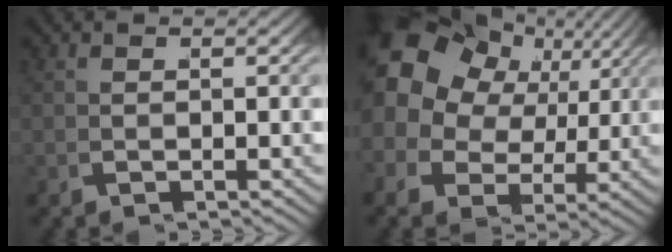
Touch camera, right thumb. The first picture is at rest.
{"total": 14.8, "force": [4.2, 11.0, 9.0], "torque": [-0.167, 0.015, 0.054]}